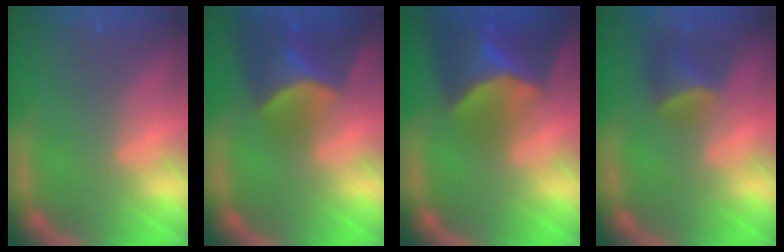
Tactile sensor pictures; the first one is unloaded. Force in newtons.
{"total": 7.4}
{"total": 9.9}
{"total": 3.4}